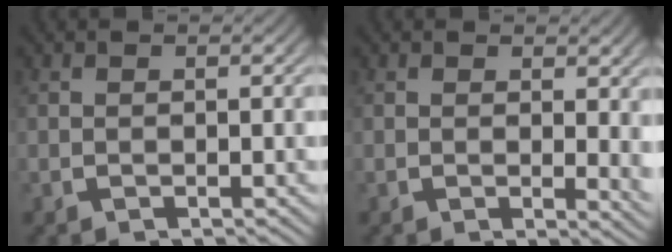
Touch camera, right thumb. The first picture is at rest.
{"total": 2.1, "force": [0.7, 0.7, 1.8], "torque": [-0.007, -0.004, 0.007]}